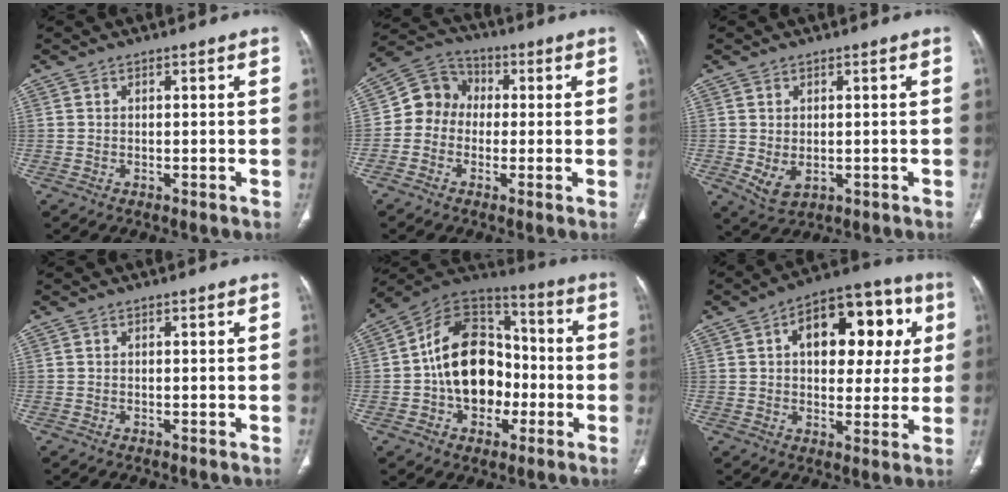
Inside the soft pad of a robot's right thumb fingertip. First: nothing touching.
{"total": 8.4, "force": [-0.5, 7.5, 3.8], "torque": [-0.044, 0.031, -0.027]}
{"total": 4.3, "force": [-0.5, 2.9, 3.1], "torque": [-0.055, -0.007, 0.008]}
{"total": 0.0}
{"total": 19.1, "force": [-2.8, 13.8, 12.8], "torque": [-0.163, 0.042, -0.049]}
{"total": 17.9, "force": [4.8, 10.4, 13.7], "torque": [-0.134, 0.021, 0.063]}